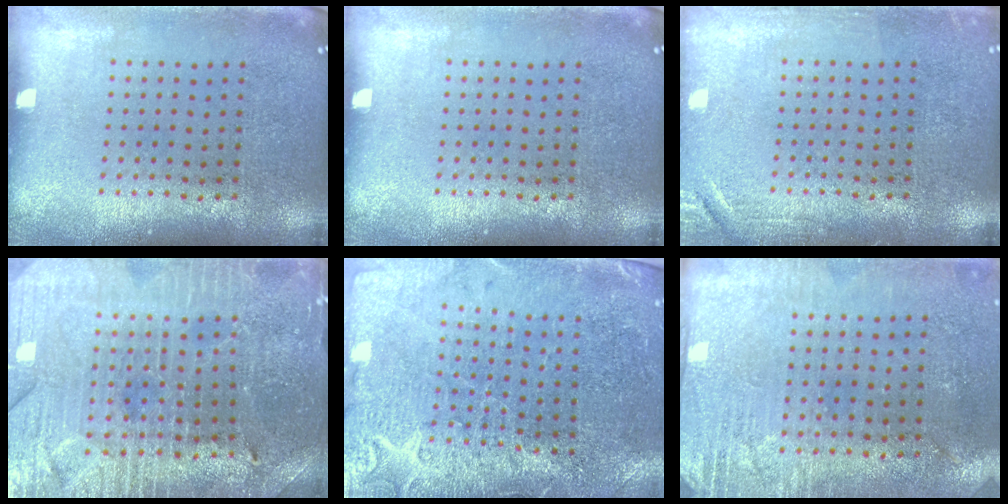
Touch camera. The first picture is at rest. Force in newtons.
{"total": 0.0}
{"total": 1.7, "press": 1.7, "slide": 0.2}
{"total": 3.5, "press": 3.5, "slide": 0.7}
{"total": 3.3, "press": 3.1, "slide": 1.1}
{"total": 2.8, "press": 2.5, "slide": 1.3}